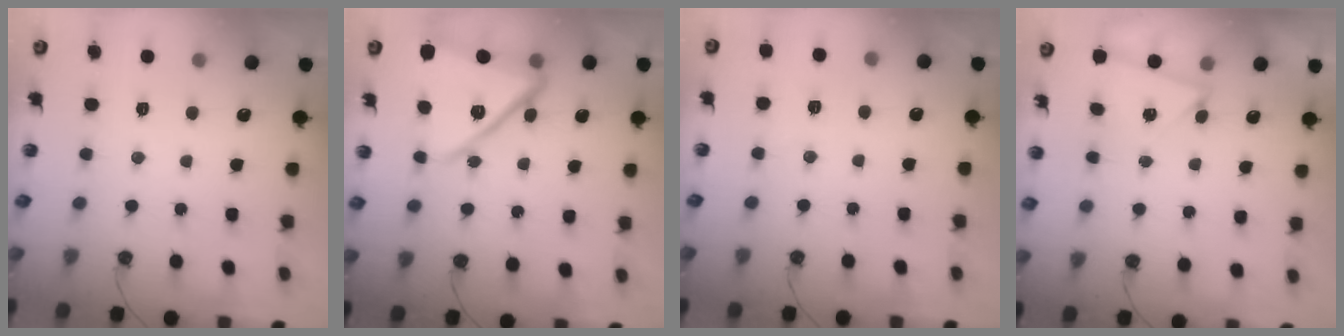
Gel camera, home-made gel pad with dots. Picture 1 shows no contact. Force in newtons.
{"total": 16.6, "press": 15.7, "slide": 5.5}
{"total": 4.0, "press": 3.1, "slide": 2.6}
{"total": 2.9, "press": 2.8, "slide": 0.6}